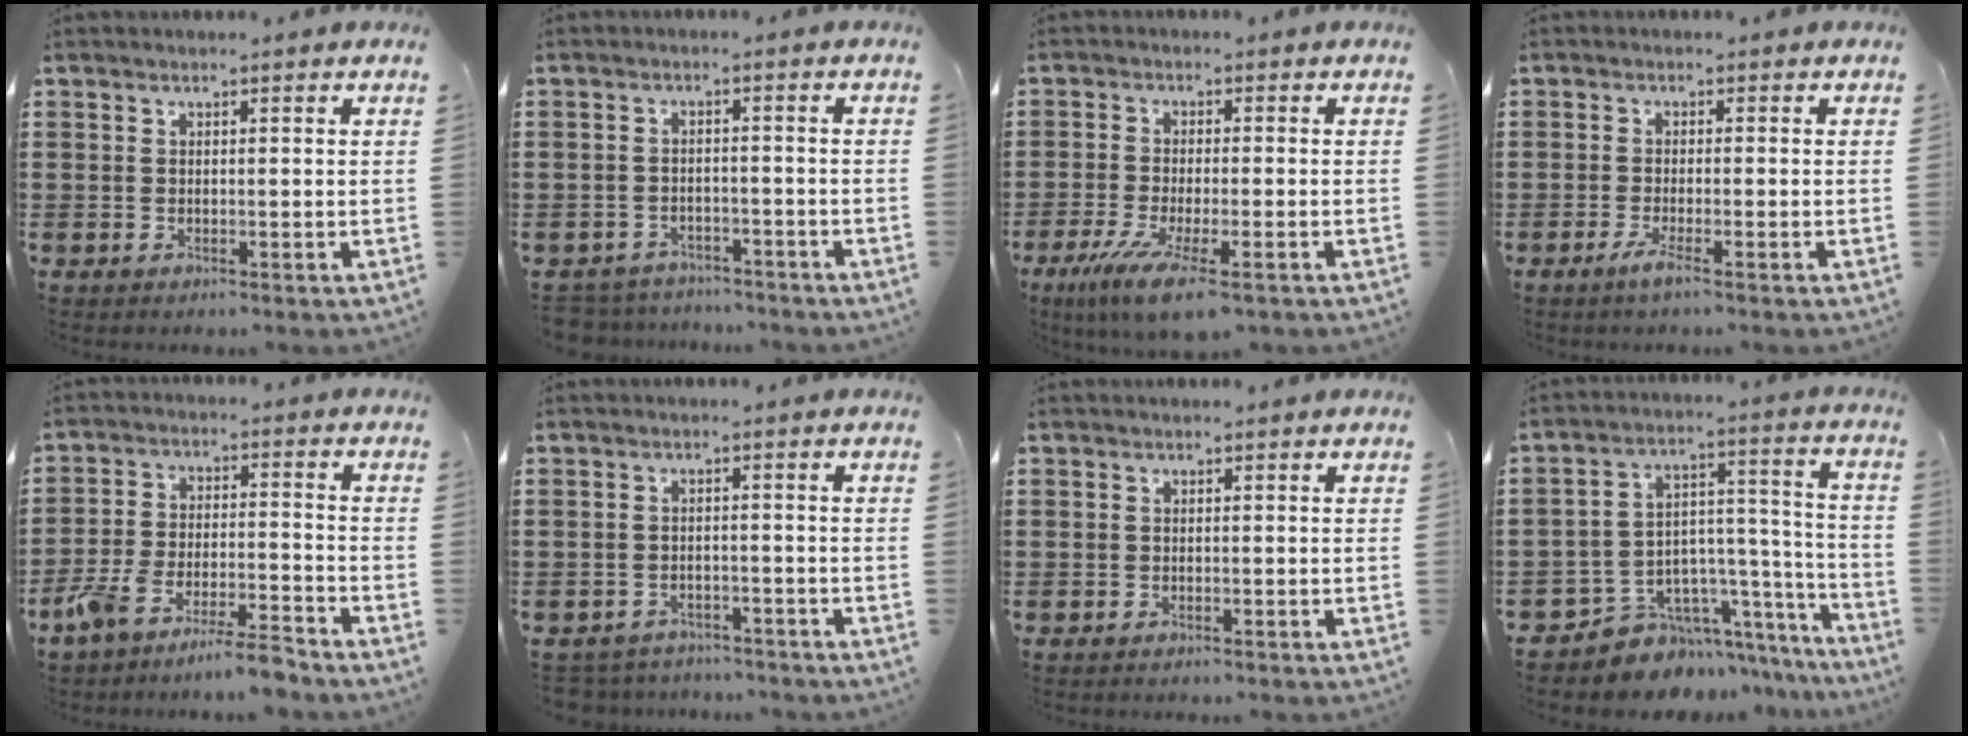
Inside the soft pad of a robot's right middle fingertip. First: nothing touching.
{"total": 3.2, "force": [-3.2, 0.5, -0.3], "torque": [-0.011, -0.005, -0.071]}
{"total": 6.9, "force": [-4.1, 1.1, 5.4], "torque": [-0.114, -0.017, -0.074]}
{"total": 2.2, "force": [-1.3, -0.1, 1.8], "torque": [-0.038, -0.007, -0.025]}
{"total": 7.4, "force": [-7.0, 0.1, 2.5], "torque": [-0.061, -0.002, -0.139]}
{"total": 2.7, "force": [-2.6, 0.4, -0.4], "torque": [-0.003, -0.001, -0.059]}
{"total": 0.7, "force": [-0.5, 0.4, -0.1], "torque": [0.002, 0.001, -0.011]}
{"total": 6.2, "force": [-5.0, 3.8, -0.1], "torque": [-0.007, -0.003, -0.087]}